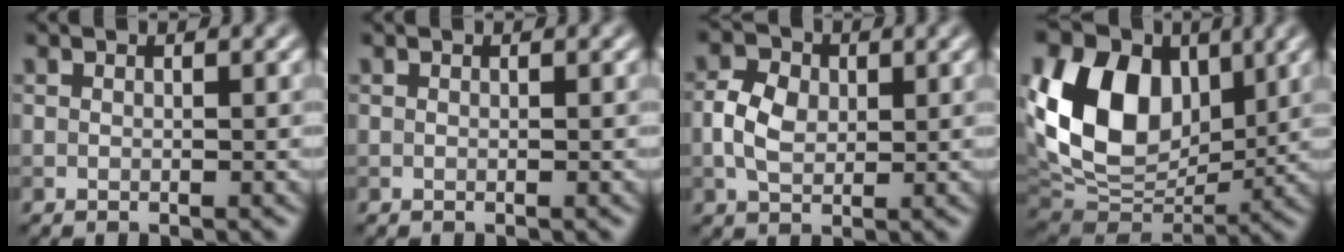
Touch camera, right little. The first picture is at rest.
{"total": 0.0}
{"total": 3.8, "force": [0.1, 2.8, 2.6], "torque": [-0.056, 0.004, -0.003]}
{"total": 13.2, "force": [3.2, 9.4, 8.7], "torque": [-0.174, 0.011, 0.053]}